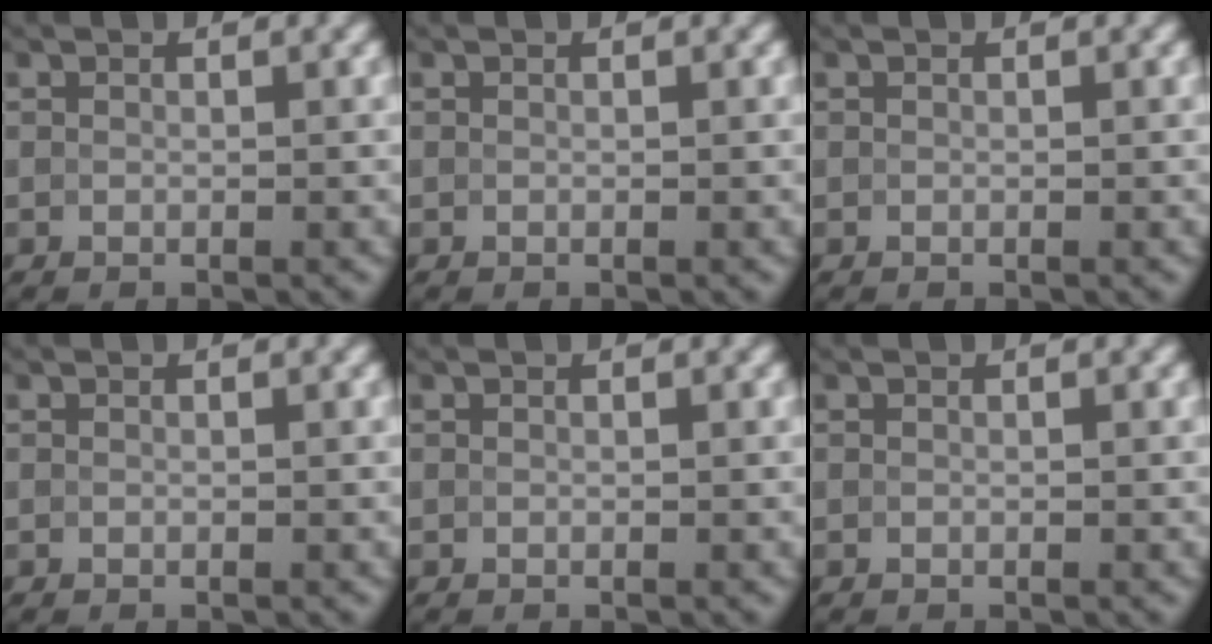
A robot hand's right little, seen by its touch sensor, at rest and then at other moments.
{"total": 0.0}
{"total": 0.0}
{"total": 0.0}
{"total": 0.0}
{"total": 0.0}